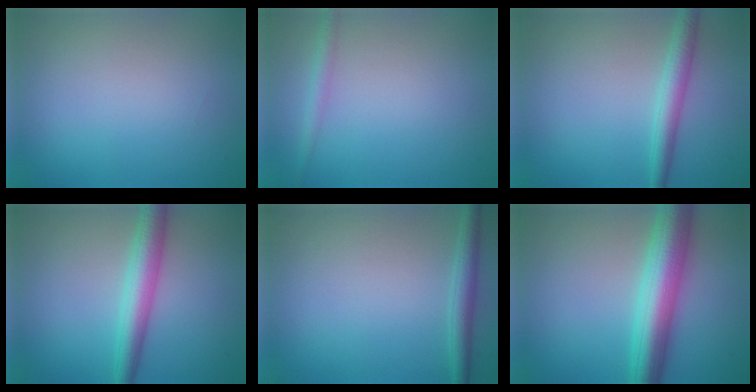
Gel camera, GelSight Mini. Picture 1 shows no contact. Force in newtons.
{"total": 1.4, "press": 1.4, "slide": 0.0}
{"total": 2.8, "press": 2.8, "slide": 0.1}
{"total": 4.5, "press": 4.5, "slide": 0.1}
{"total": 2.3, "press": 2.3, "slide": 0.1}
{"total": 7.7, "press": 7.6, "slide": 0.3}